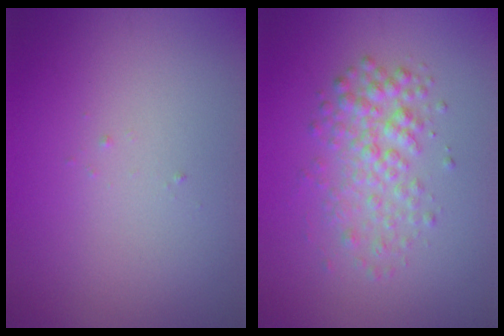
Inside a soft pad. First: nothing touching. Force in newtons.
{"total": 3.1, "press": 3.1, "slide": 0.1}